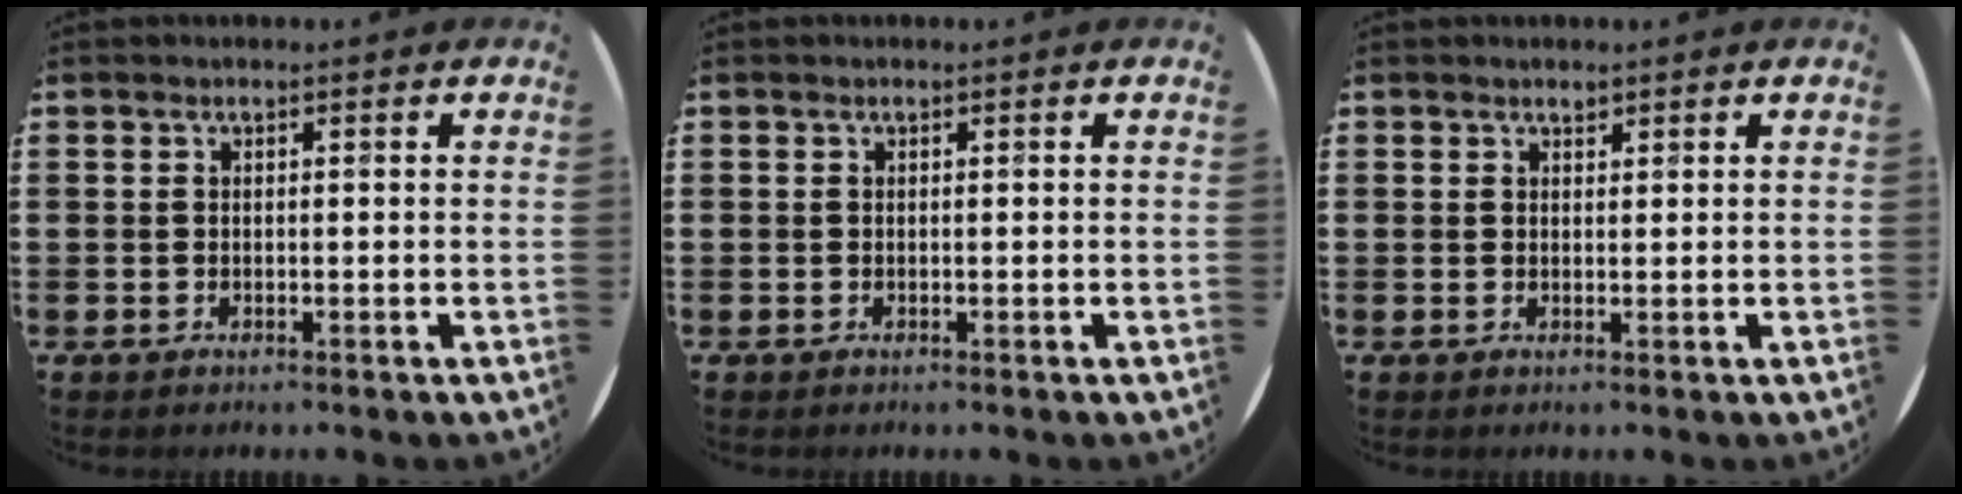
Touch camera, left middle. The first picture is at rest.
{"total": 0.0}
{"total": 0.8, "force": [0.7, 0.2, 0.1], "torque": [0.006, -0.001, 0.012]}